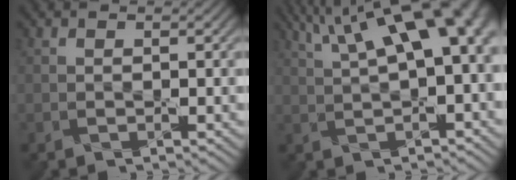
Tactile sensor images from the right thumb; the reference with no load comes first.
{"total": 13.3, "force": [5.0, 4.8, 11.3], "torque": [-0.176, 0.024, 0.075]}